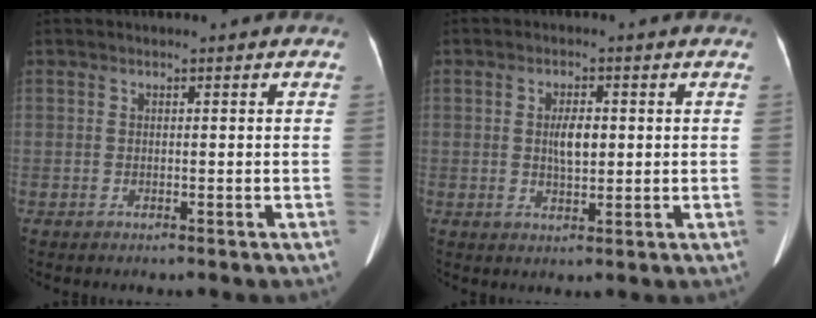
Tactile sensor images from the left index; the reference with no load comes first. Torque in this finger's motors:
{"motor_torque": [0.94, -0.07, 0.42, 0.02]}